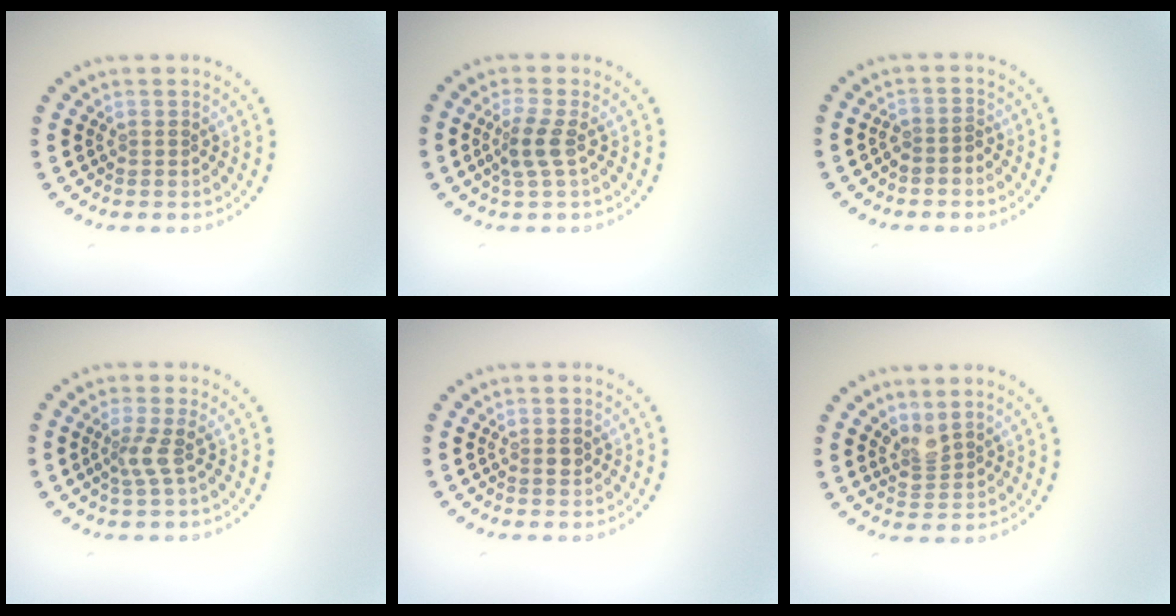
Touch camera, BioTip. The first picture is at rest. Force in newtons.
{"total": 2.3, "press": 2.0, "slide": 1.1}
{"total": 1.5, "press": 1.1, "slide": 1.0}
{"total": 1.9, "press": 1.4, "slide": 1.3}
{"total": 1.0, "press": 1.0, "slide": 0.2}
{"total": 2.0, "press": 1.5, "slide": 1.3}